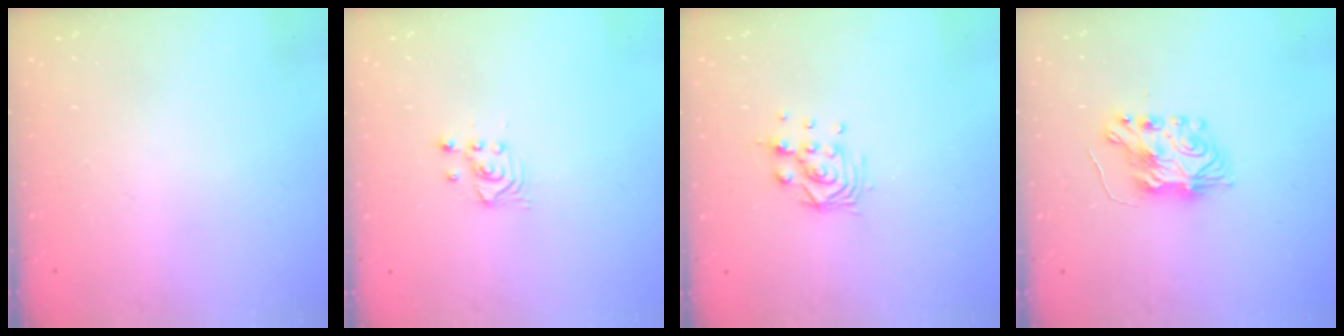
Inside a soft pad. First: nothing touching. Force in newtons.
{"total": 2.4, "press": 2.3, "slide": 0.2}
{"total": 8.6, "press": 8.5, "slide": 0.9}
{"total": 7.5, "press": 7.5, "slide": 0.6}